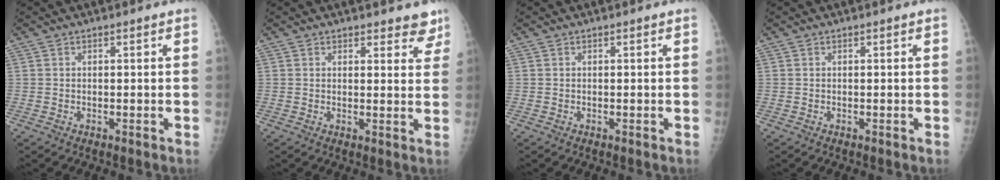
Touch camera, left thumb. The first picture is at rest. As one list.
[{"total": 4.8, "force": [4.1, 2.1, 1.2], "torque": [0.022, -0.024, 0.039]}, {"total": 0.0}, {"total": 0.0}]